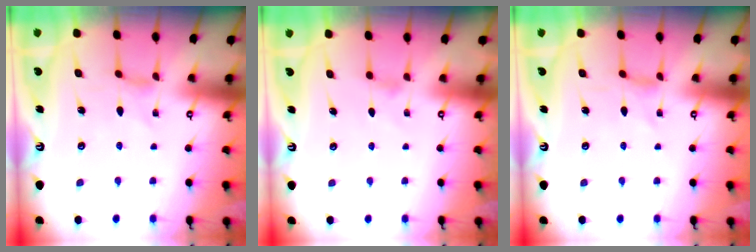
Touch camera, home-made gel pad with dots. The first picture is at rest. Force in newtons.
{"total": 1.8, "press": 1.7, "slide": 0.3}
{"total": 0.0}